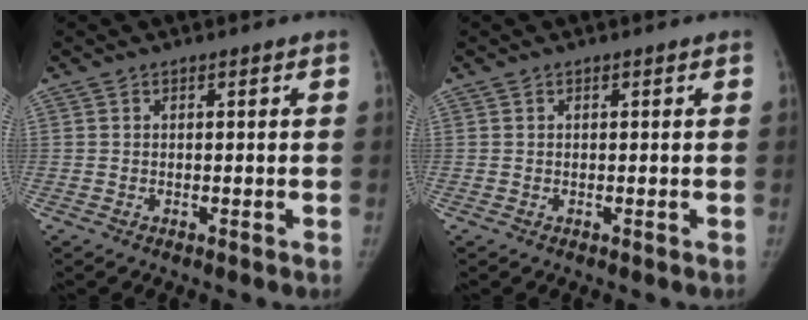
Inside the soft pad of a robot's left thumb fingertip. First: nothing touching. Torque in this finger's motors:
{"motor_torque": [0.09, 0.03, 0.19, 0.00, 0.04]}